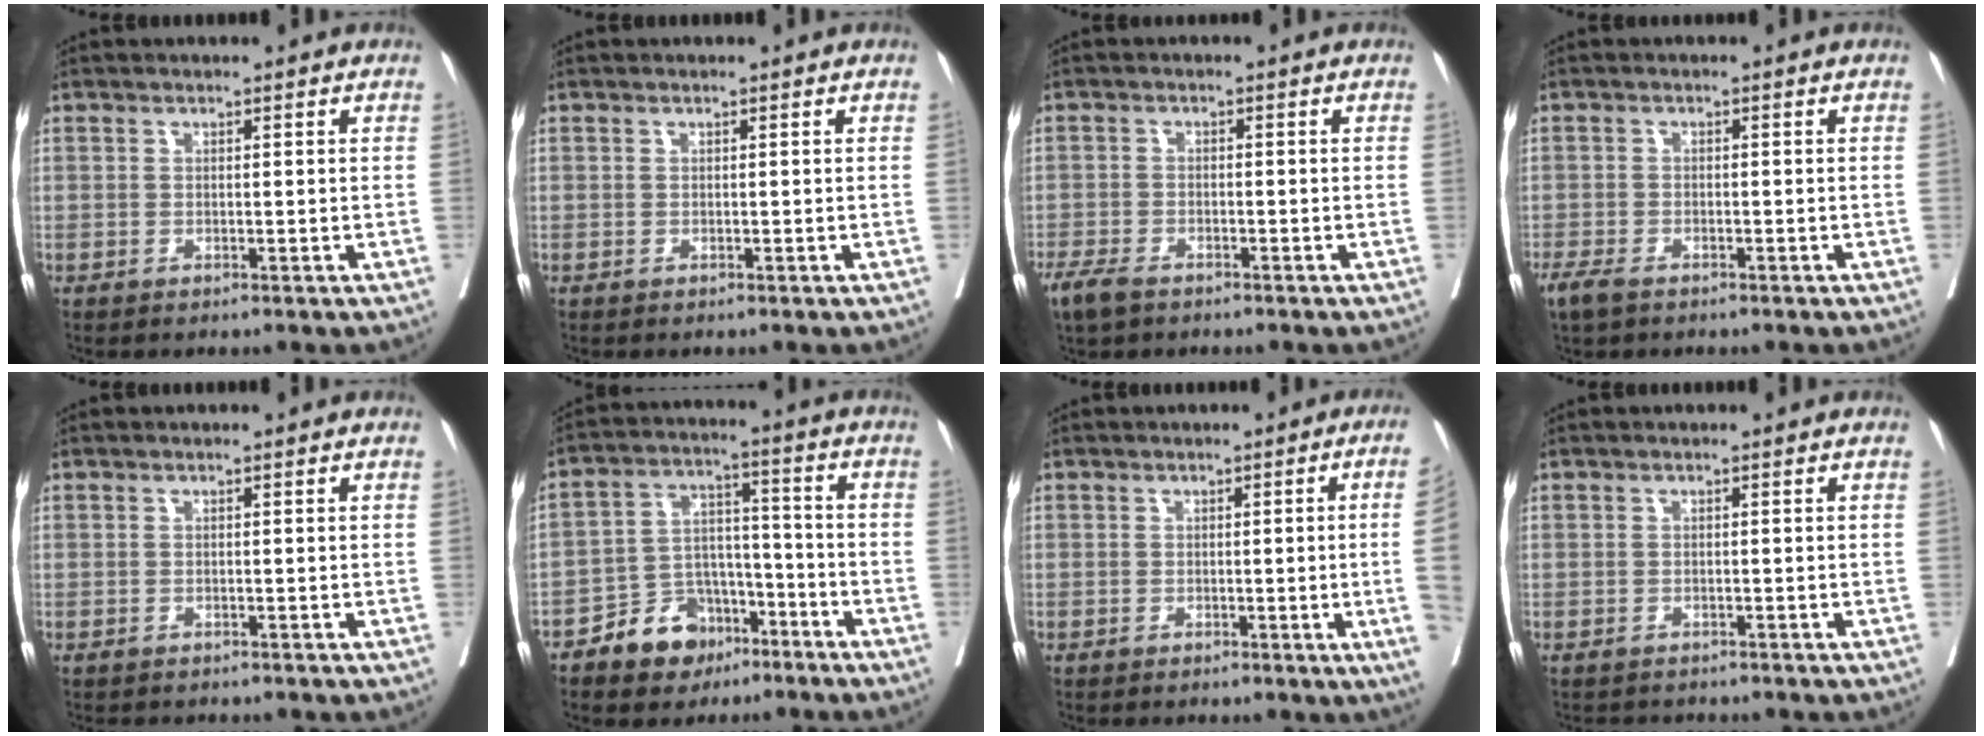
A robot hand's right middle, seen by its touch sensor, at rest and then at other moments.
{"total": 0.0}
{"total": 4.8, "force": [-3.7, 1.8, 2.5], "torque": [-0.053, -0.009, -0.062]}
{"total": 3.9, "force": [-2.9, 1.4, 2.2], "torque": [-0.048, -0.010, -0.048]}
{"total": 1.8, "force": [-1.6, 0.6, 0.4], "torque": [-0.015, -0.004, -0.020]}
{"total": 9.1, "force": [-6.0, 6.0, 3.3], "torque": [-0.058, 0.020, -0.101]}
{"total": 9.0, "force": [-1.1, -2.9, 8.5], "torque": [-0.089, -0.018, -0.013]}
{"total": 2.1, "force": [-2.0, 0.7, 0.1], "torque": [-0.006, -0.005, -0.029]}